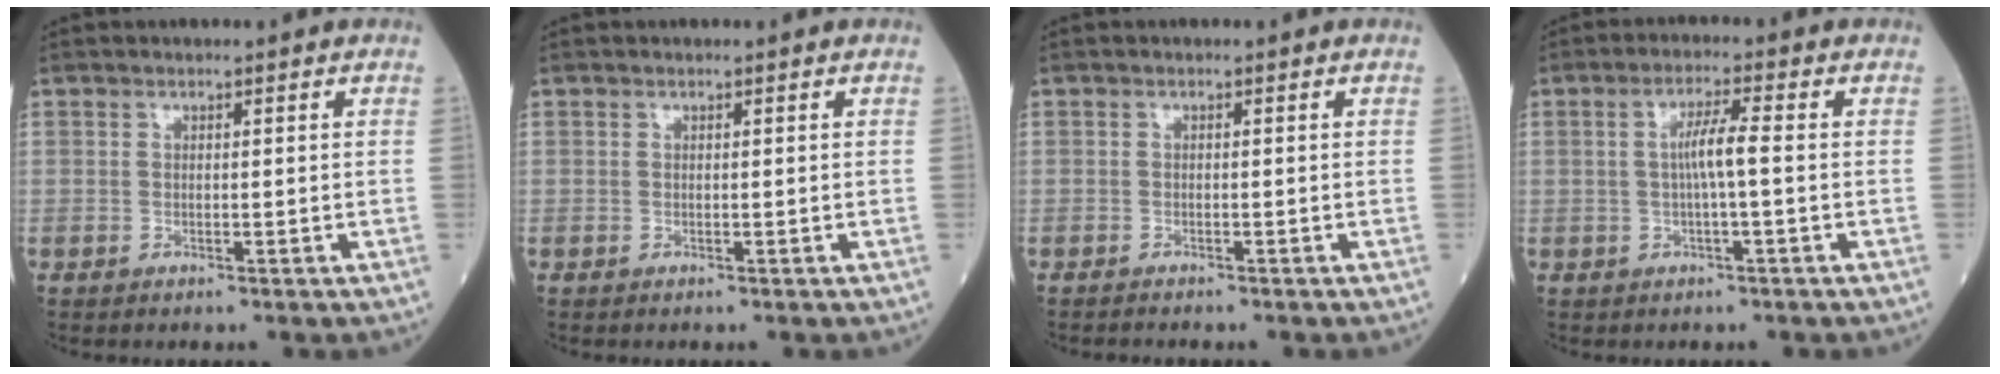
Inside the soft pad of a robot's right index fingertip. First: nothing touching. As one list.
[{"total": 0.0}, {"total": 1.2, "force": [-1.2, 0.0, 0.4], "torque": [-0.009, -0.001, -0.016]}, {"total": 4.1, "force": [-0.2, -0.1, 4.1], "torque": [-0.076, 0.008, -0.002]}]